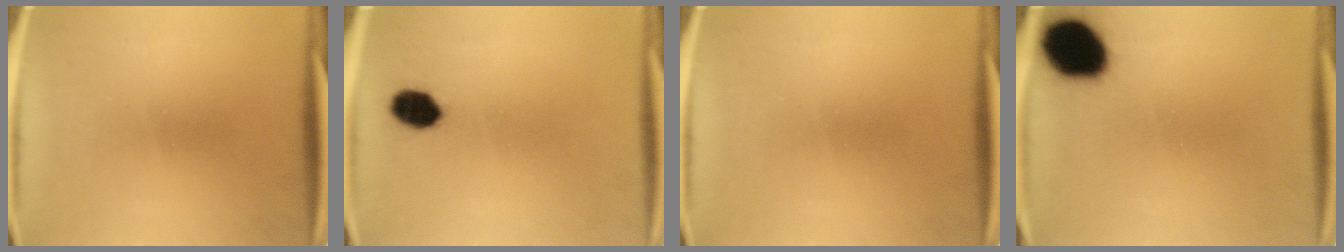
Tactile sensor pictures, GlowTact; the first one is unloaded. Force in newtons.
{"total": 5.8}
{"total": 0.0}
{"total": 14.4}